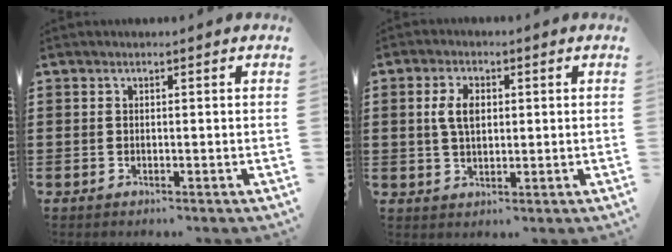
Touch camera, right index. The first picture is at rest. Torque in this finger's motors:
{"motor_torque": [0.52, -0.24, 0.48, 0.13]}